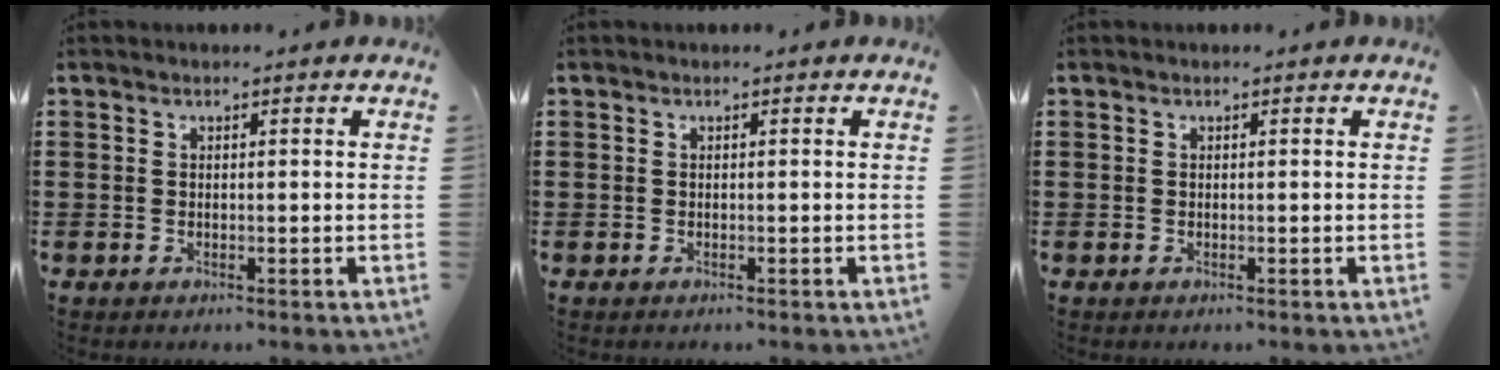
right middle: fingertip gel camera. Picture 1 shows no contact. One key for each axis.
{"total": 0.0}
{"total": 0.0}